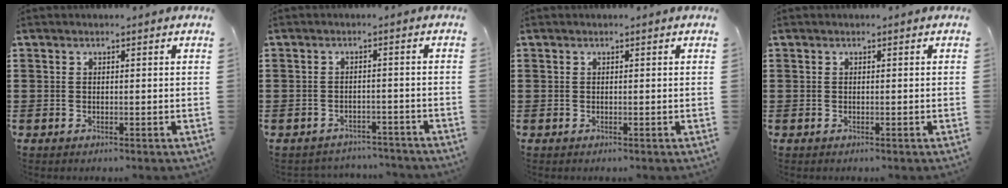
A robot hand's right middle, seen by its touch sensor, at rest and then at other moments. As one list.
[{"total": 2.4, "force": [-2.4, 0.3, -0.1], "torque": [-0.006, 0.000, -0.052]}, {"total": 0.0}, {"total": 0.0}]